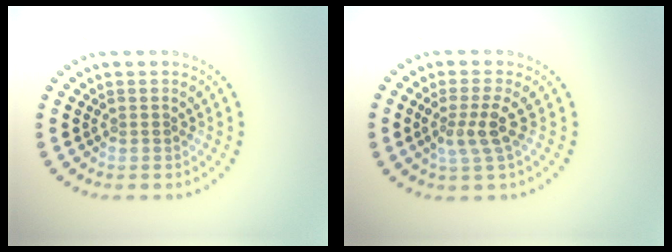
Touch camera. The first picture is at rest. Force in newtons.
{"total": 2.6, "press": 2.0, "slide": 1.6}